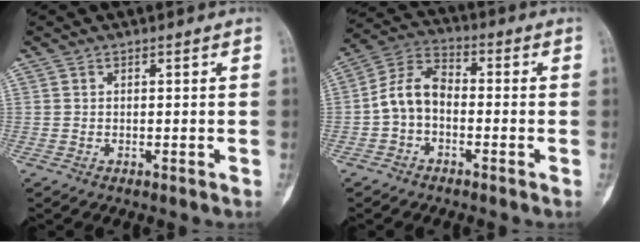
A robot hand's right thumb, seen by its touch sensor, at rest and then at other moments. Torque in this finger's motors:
{"motor_torque": [0.18, 0.19, 0.50, -0.50, 0.11]}